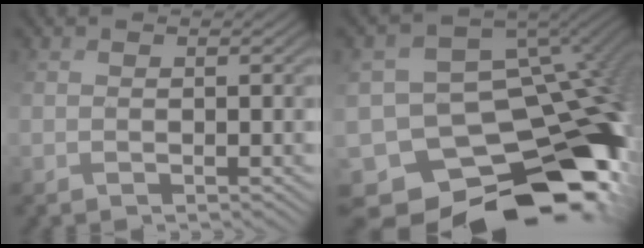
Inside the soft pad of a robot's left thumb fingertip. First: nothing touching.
{"total": 16.0, "force": [-7.1, 11.1, 9.0], "torque": [-0.118, 0.008, -0.072]}